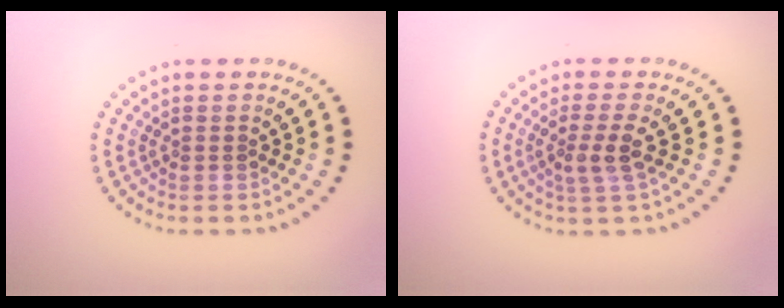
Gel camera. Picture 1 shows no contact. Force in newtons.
{"total": 2.4, "press": 2.1, "slide": 1.0}